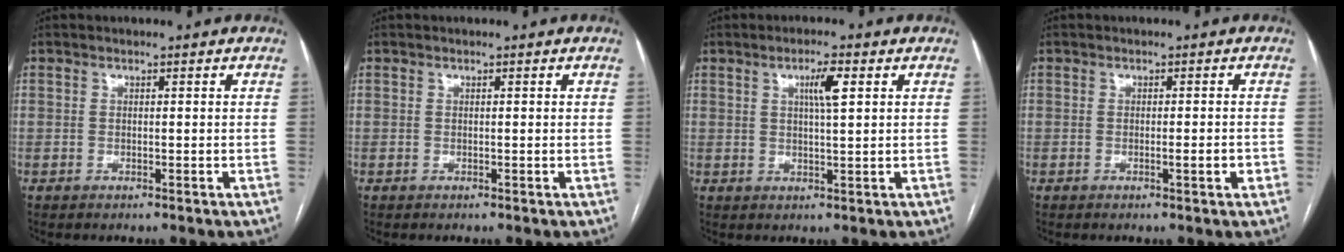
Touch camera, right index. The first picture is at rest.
{"total": 0.0}
{"total": 4.0, "force": [1.5, 0.3, 3.7], "torque": [-0.065, 0.001, 0.025]}
{"total": 2.0, "force": [-0.6, 0.1, 1.9], "torque": [-0.029, -0.002, -0.009]}